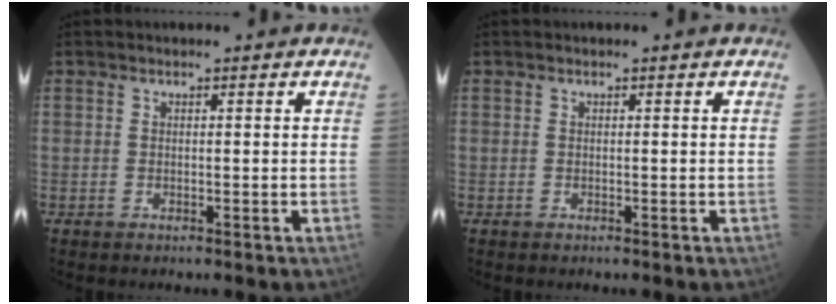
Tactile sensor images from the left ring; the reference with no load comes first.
{"total": 0.0}